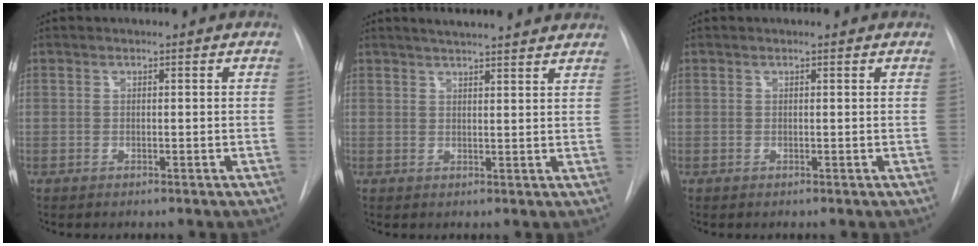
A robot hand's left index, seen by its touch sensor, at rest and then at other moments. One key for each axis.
{"total": 12.3, "fx": 11.1, "fy": 0.8, "fz": 5.2, "tx": -0.076, "ty": 0.016, "tz": 0.134}
{"total": 0.6, "fx": 0.5, "fy": 0.1, "fz": 0.2, "tx": -0.008, "ty": 0.005, "tz": 0.004}